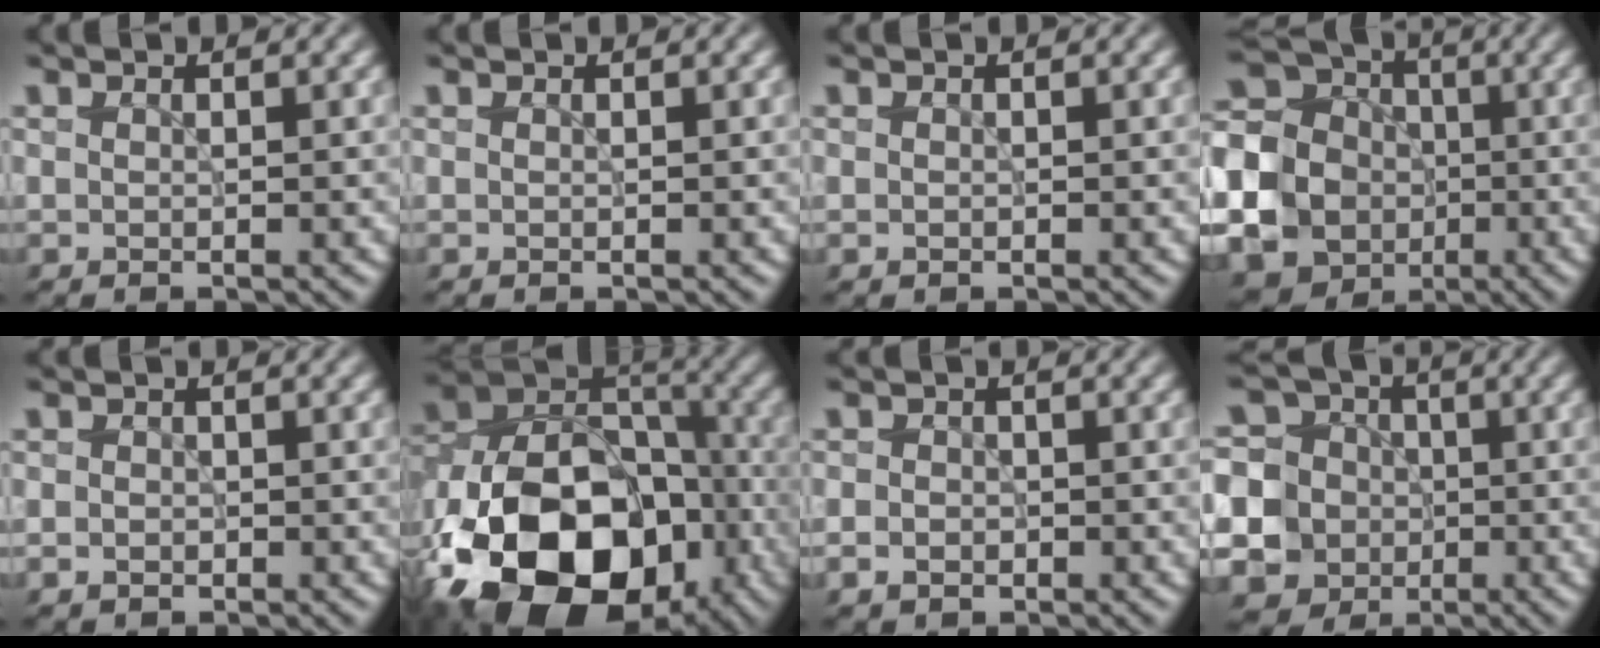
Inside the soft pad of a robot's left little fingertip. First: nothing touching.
{"total": 0.0}
{"total": 0.0}
{"total": 19.8, "force": [-4.4, 18.3, 6.1], "torque": [-0.189, -0.007, -0.113]}
{"total": 1.1, "force": [-0.3, 0.9, 0.5], "torque": [-0.007, -0.004, -0.009]}
{"total": 19.6, "force": [-8.4, 13.6, 11.3], "torque": [-0.201, -0.012, -0.146]}
{"total": 1.8, "force": [-0.6, 1.5, 0.8], "torque": [-0.011, -0.004, -0.015]}
{"total": 12.1, "force": [-2.6, 11.3, 3.4], "torque": [-0.105, 0.010, -0.065]}